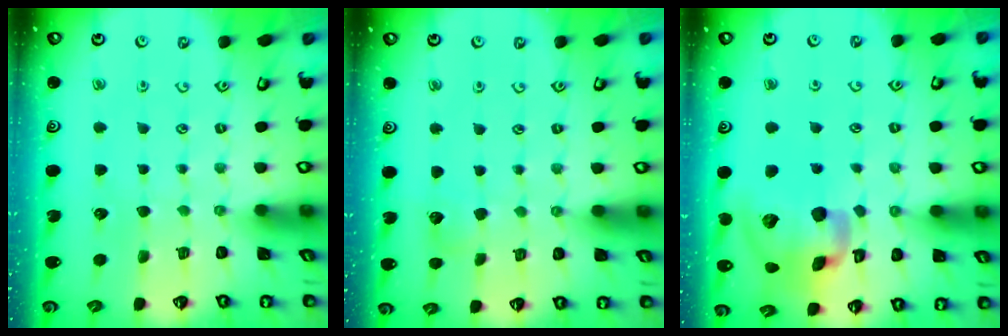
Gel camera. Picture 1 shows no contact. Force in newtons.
{"total": 5.9, "press": 5.9, "slide": 0.7}
{"total": 19.0, "press": 18.8, "slide": 2.7}